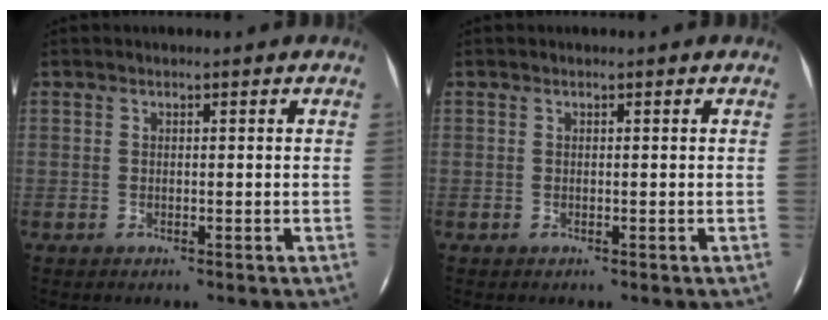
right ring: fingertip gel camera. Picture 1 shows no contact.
{"total": 0.0}